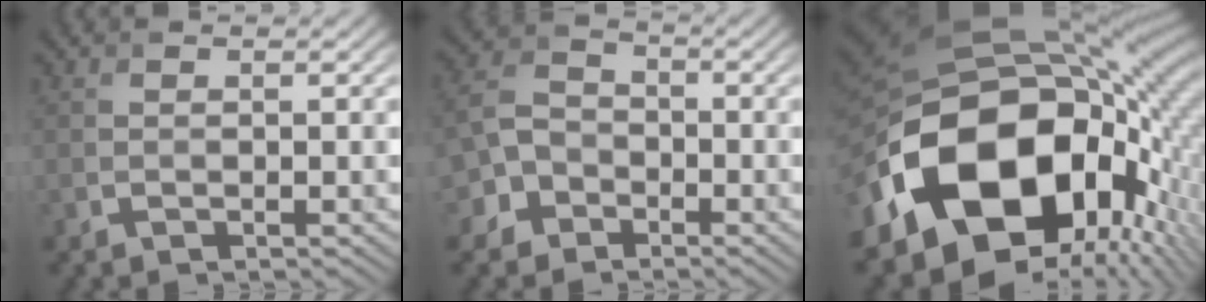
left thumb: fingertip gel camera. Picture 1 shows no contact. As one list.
[{"total": 4.9, "force": [-2.8, 3.8, 1.3], "torque": [-0.037, 0.003, -0.068]}, {"total": 21.8, "force": [-5.8, 14.5, 15.1], "torque": [-0.333, -0.065, -0.058]}]